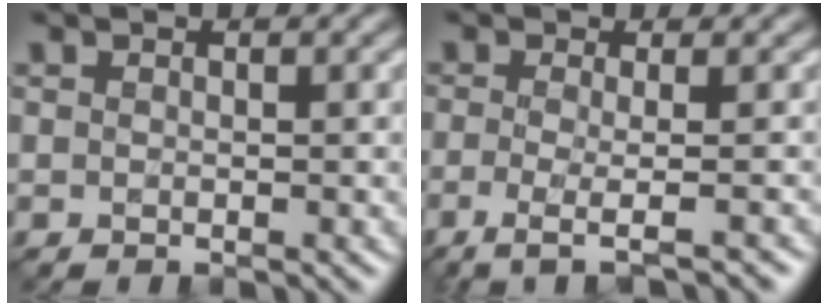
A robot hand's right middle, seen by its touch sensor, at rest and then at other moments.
{"total": 4.0, "force": [-1.4, 1.1, 3.6], "torque": [-0.051, -0.011, -0.034]}